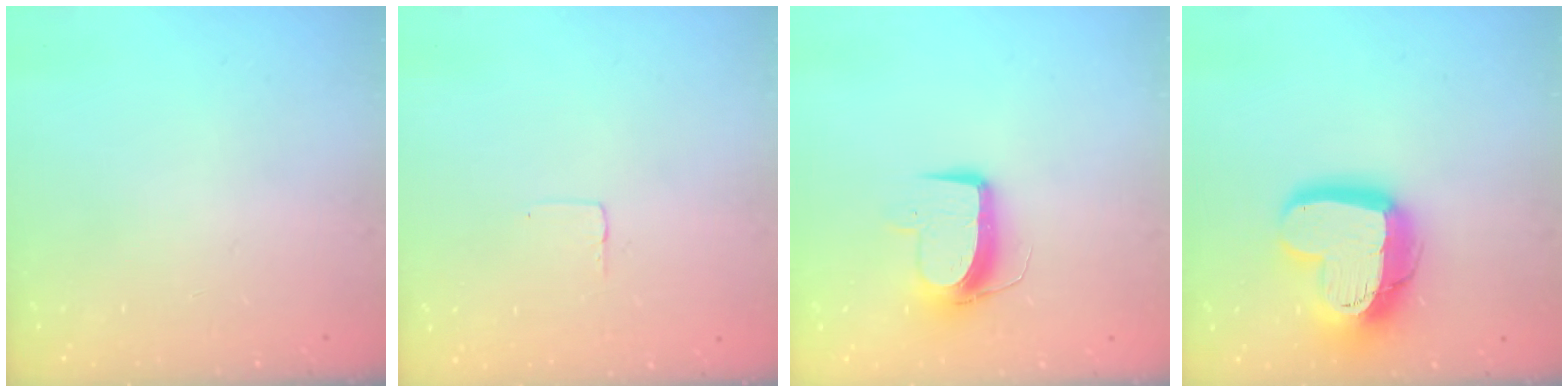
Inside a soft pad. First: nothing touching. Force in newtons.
{"total": 2.5, "press": 2.5, "slide": 0.1}
{"total": 9.5, "press": 9.5, "slide": 0.9}
{"total": 18.8, "press": 18.7, "slide": 1.8}